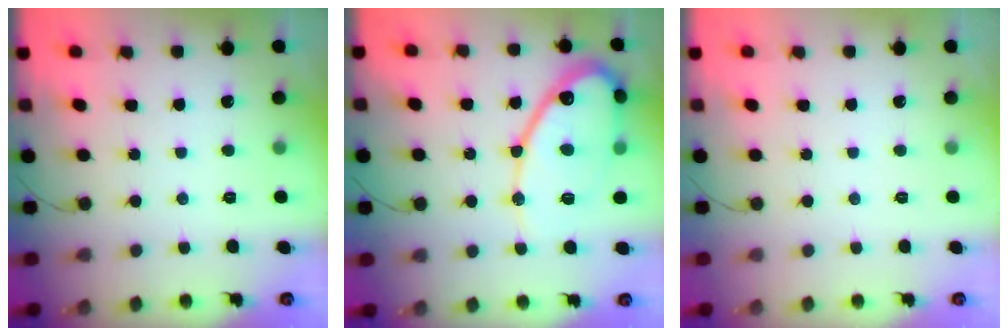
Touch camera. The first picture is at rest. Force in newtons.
{"total": 14.5, "press": 14.4, "slide": 1.6}
{"total": 0.0}